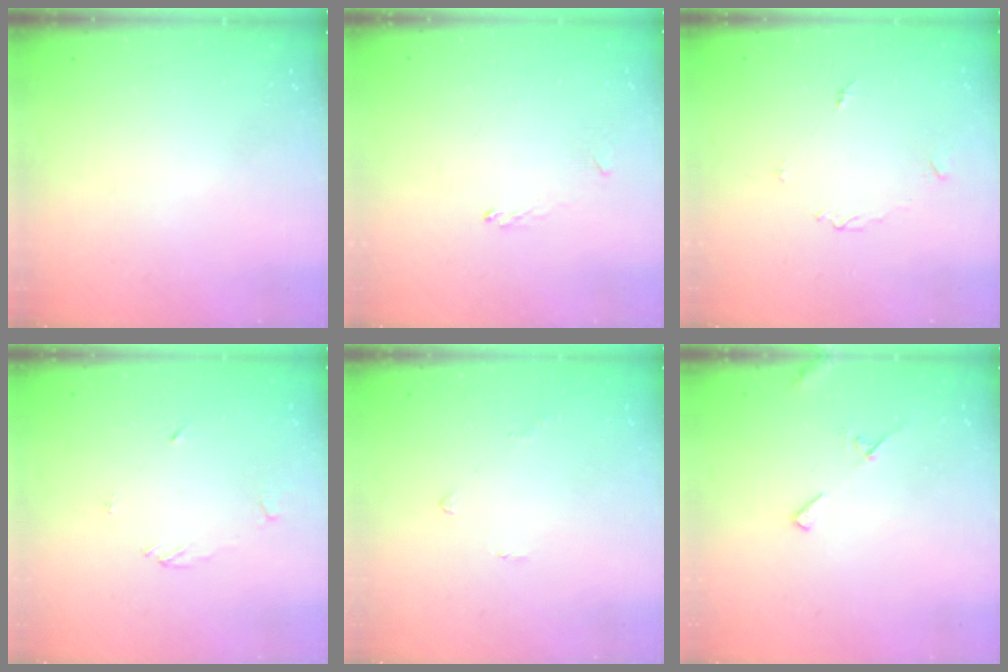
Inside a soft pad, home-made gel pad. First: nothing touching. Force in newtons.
{"total": 1.1, "press": 1.0, "slide": 0.5}
{"total": 3.6, "press": 3.6, "slide": 0.4}
{"total": 4.0, "press": 4.0, "slide": 0.5}
{"total": 1.4, "press": 1.3, "slide": 0.5}
{"total": 5.3, "press": 5.3, "slide": 0.5}